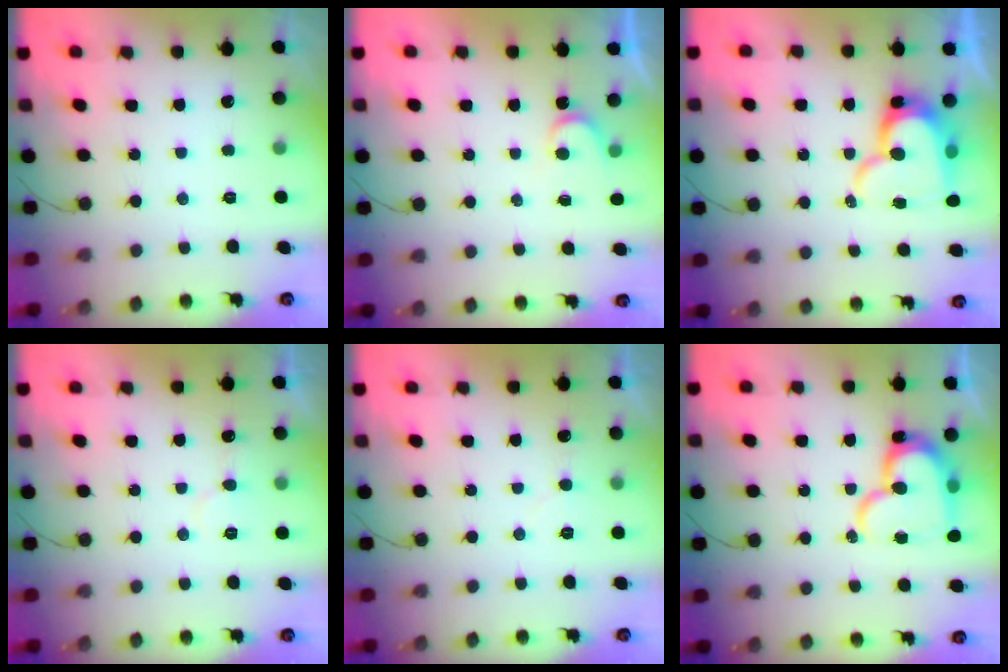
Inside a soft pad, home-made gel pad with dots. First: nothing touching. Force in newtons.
{"total": 3.5, "press": 3.5, "slide": 0.3}
{"total": 15.6, "press": 15.5, "slide": 1.8}
{"total": 6.9, "press": 6.8, "slide": 0.4}
{"total": 3.6, "press": 3.6, "slide": 0.3}
{"total": 17.5, "press": 17.5, "slide": 1.2}